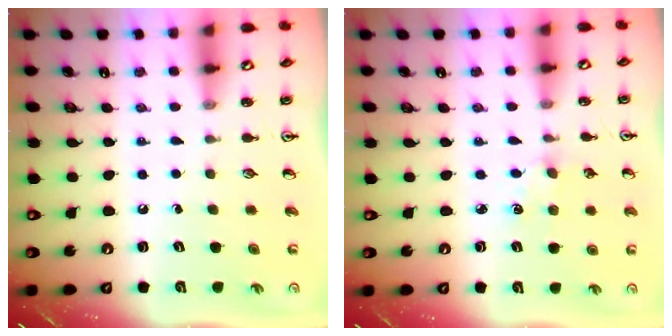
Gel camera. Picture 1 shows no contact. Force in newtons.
{"total": 3.3, "press": 3.3, "slide": 0.5}